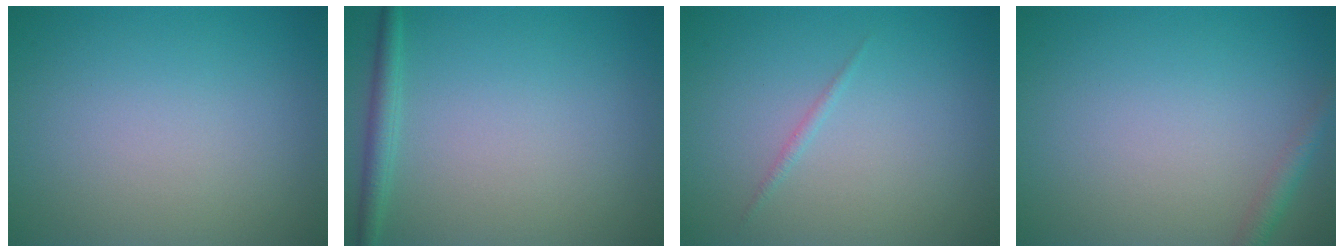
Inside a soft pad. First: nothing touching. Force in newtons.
{"total": 1.7, "press": 1.7, "slide": 0.1}
{"total": 0.5, "press": 0.5, "slide": 0.0}
{"total": 1.5, "press": 1.5, "slide": 0.1}